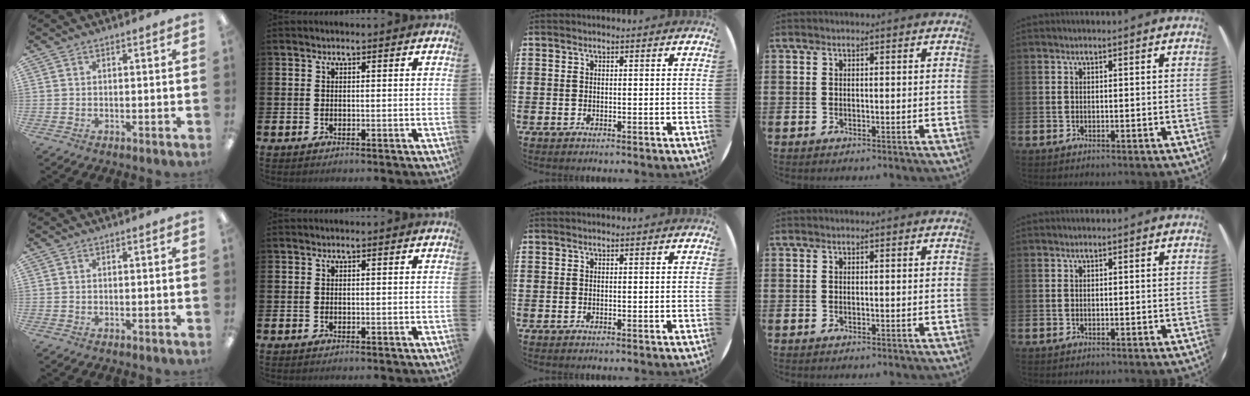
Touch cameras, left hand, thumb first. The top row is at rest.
{}